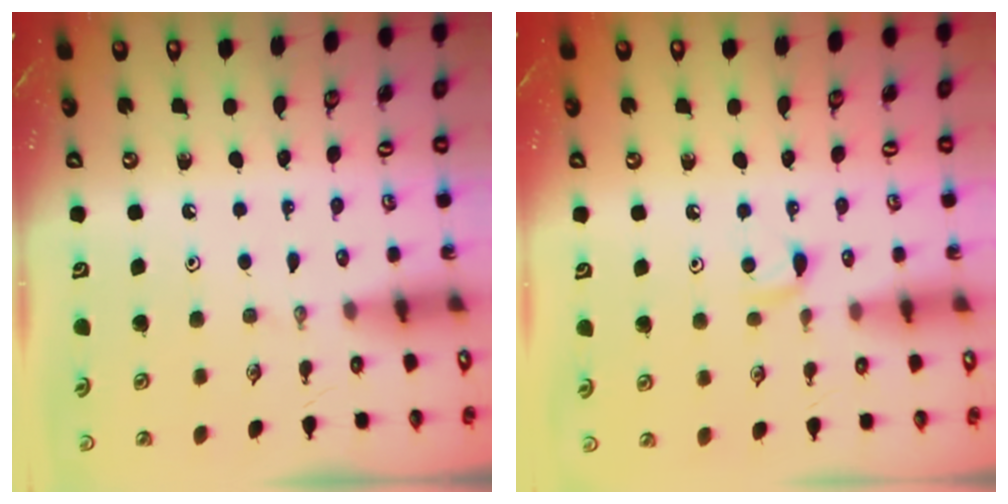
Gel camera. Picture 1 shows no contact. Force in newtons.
{"total": 5.2, "press": 5.2, "slide": 0.6}